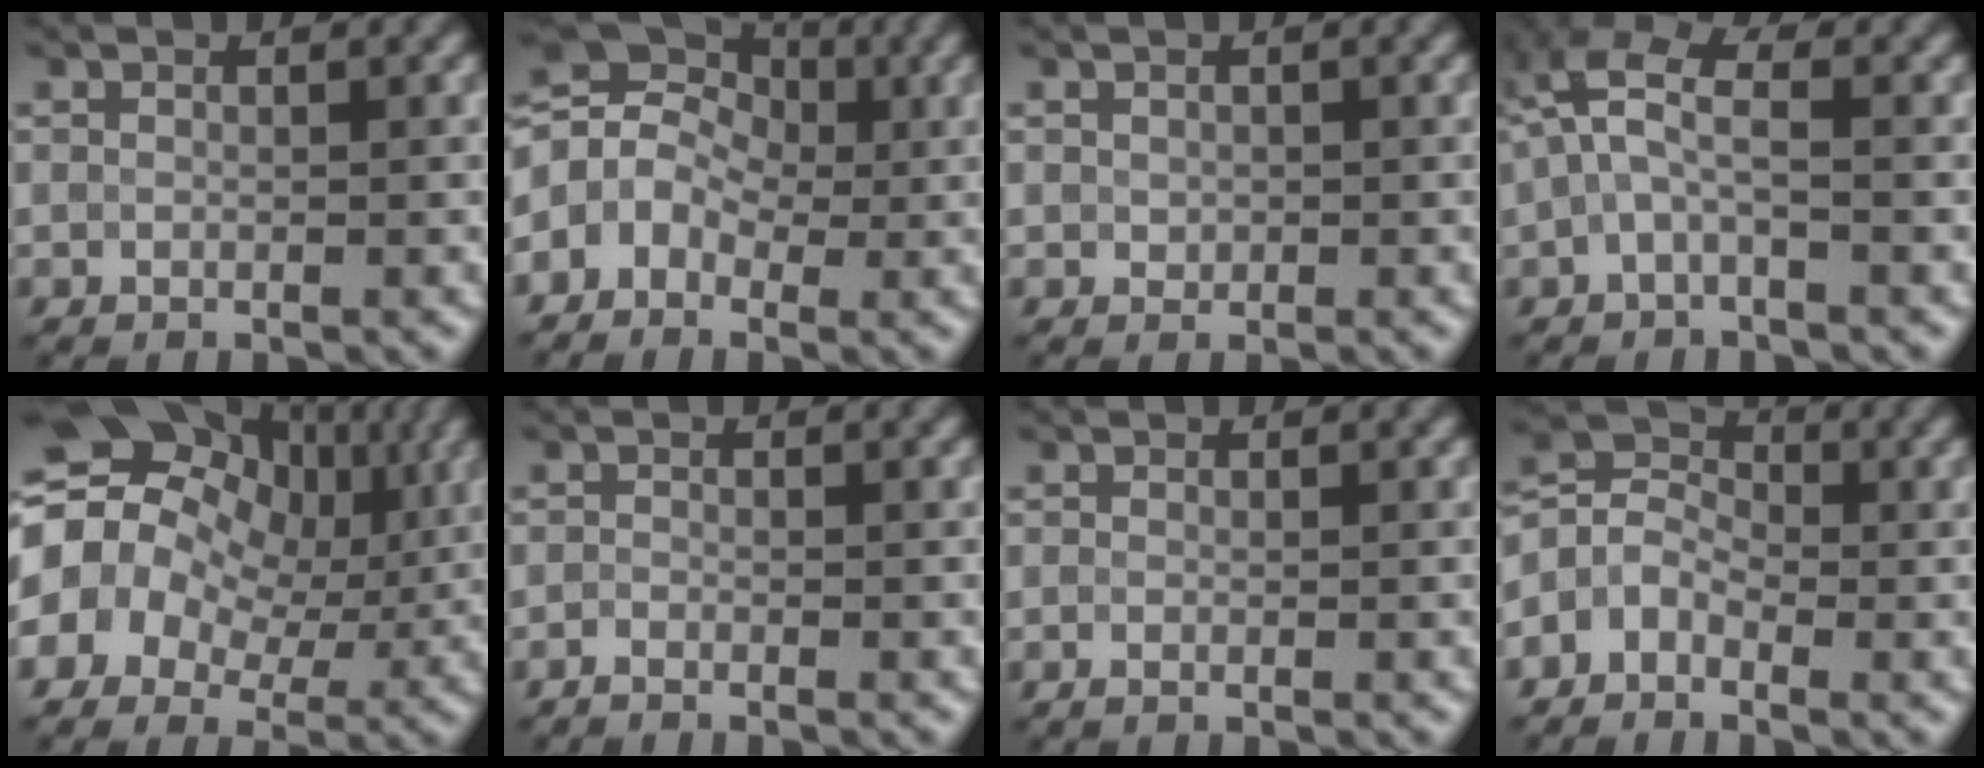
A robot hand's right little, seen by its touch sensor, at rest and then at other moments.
{"total": 7.0, "force": [-0.1, 5.8, 3.8], "torque": [-0.060, 0.032, -0.036]}
{"total": 0.7, "force": [0.2, 0.6, 0.2], "torque": [-0.001, -0.003, 0.004]}
{"total": 4.2, "force": [0.6, 1.8, 3.8], "torque": [-0.086, 0.018, 0.002]}
{"total": 16.0, "force": [3.1, 12.6, 9.5], "torque": [-0.183, 0.035, 0.040]}
{"total": 1.0, "force": [-0.9, 0.1, 0.4], "torque": [-0.005, -0.005, -0.022]}
{"total": 0.5, "force": [-0.3, 0.2, 0.4], "torque": [-0.010, -0.006, -0.005]}
{"total": 3.6, "force": [-1.7, 2.7, 1.8], "torque": [-0.036, 0.010, -0.043]}